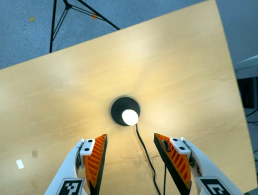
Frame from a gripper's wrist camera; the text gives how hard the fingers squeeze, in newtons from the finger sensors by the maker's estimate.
{"total": 0.0}